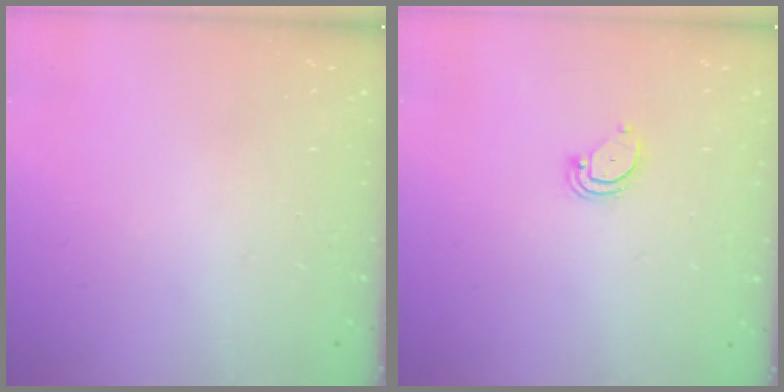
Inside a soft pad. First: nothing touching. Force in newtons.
{"total": 2.9, "press": 2.9, "slide": 0.2}